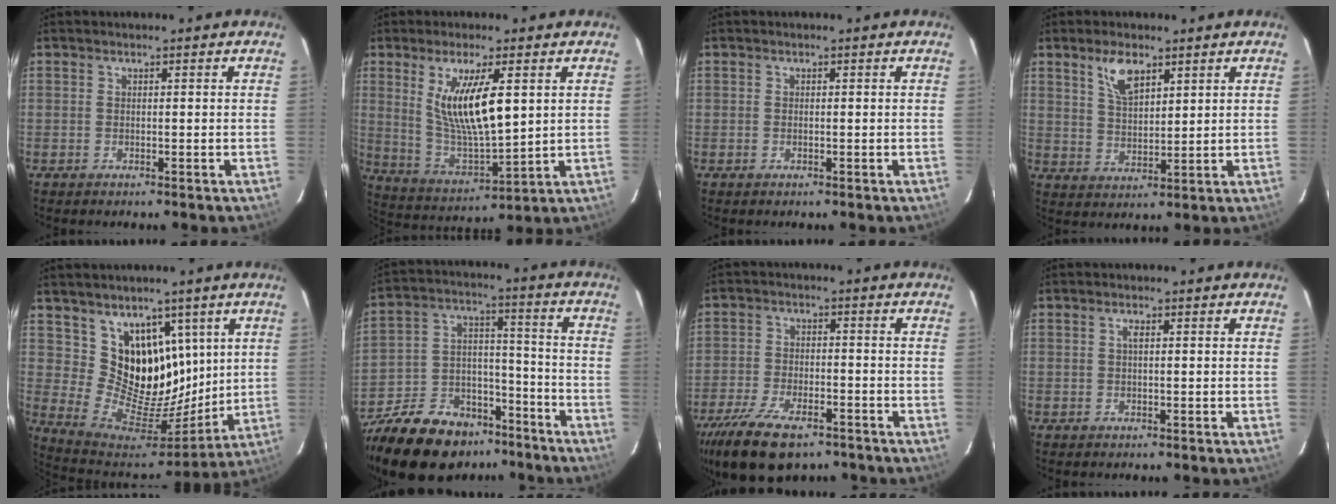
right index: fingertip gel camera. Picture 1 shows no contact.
{"total": 13.1, "force": [3.8, 3.4, 12.1], "torque": [-0.228, -0.016, 0.088]}
{"total": 0.0}
{"total": 6.5, "force": [4.0, 2.9, 4.3], "torque": [-0.077, 0.005, 0.079]}
{"total": 14.9, "force": [7.1, 11.5, 6.2], "torque": [-0.108, -0.018, 0.144]}
{"total": 22.9, "force": [-16.5, 12.4, 10.0], "torque": [-0.233, 0.034, -0.249]}
{"total": 15.6, "force": [-10.7, 6.8, 9.1], "torque": [-0.208, -0.030, -0.186]}
{"total": 0.9, "force": [0.2, 0.2, 0.9], "torque": [-0.017, 0.003, 0.000]}